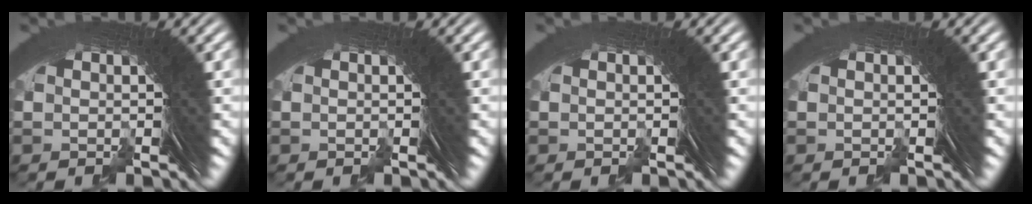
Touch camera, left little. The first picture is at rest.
{"total": 0.0}
{"total": 0.0}
{"total": 0.0}